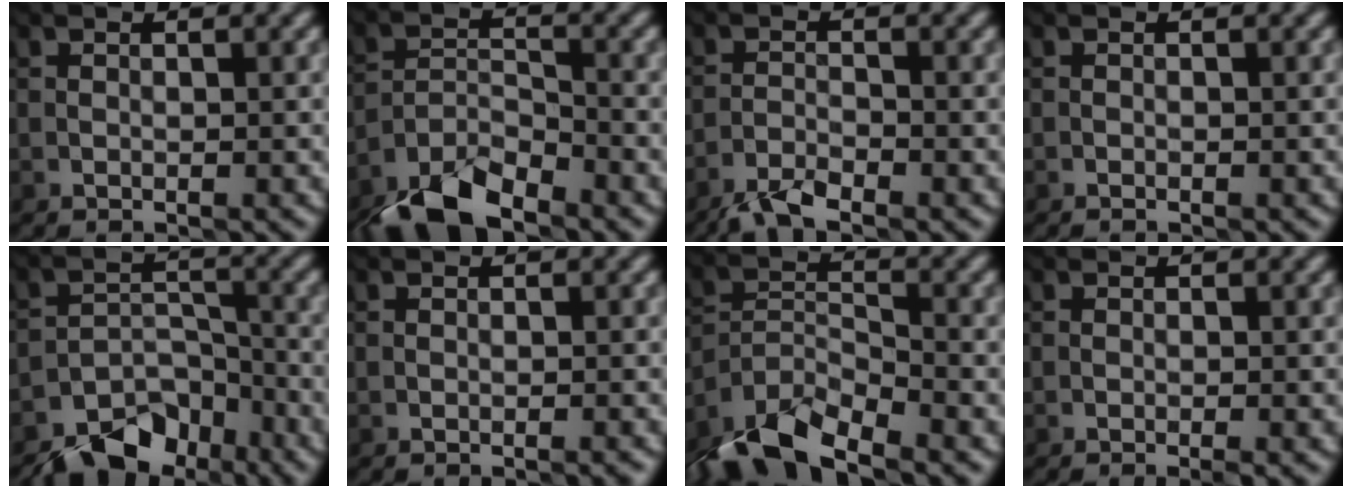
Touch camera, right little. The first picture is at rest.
{"total": 7.2, "force": [-5.5, 2.8, 3.8], "torque": [-0.064, -0.006, -0.110]}
{"total": 3.2, "force": [-2.7, 0.5, 1.5], "torque": [-0.033, -0.004, -0.059]}
{"total": 0.0}
{"total": 7.8, "force": [-6.3, 3.8, 2.7], "torque": [-0.025, -0.009, -0.103]}
{"total": 0.5, "force": [-0.4, 0.0, 0.3], "torque": [-0.004, 0.001, -0.007]}
{"total": 9.0, "force": [-6.9, 3.3, 4.7], "torque": [-0.089, -0.008, -0.133]}
{"total": 1.3, "force": [-0.7, 0.2, 1.0], "torque": [-0.020, -0.001, -0.014]}